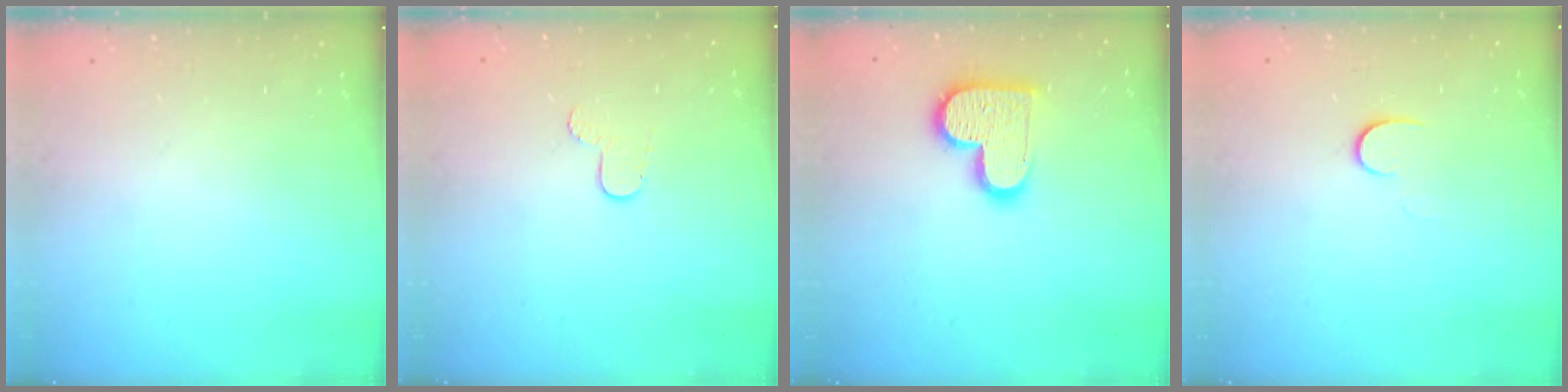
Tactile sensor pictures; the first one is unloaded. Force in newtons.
{"total": 5.1, "press": 5.1, "slide": 0.5}
{"total": 14.2, "press": 14.2, "slide": 1.1}
{"total": 6.8, "press": 6.7, "slide": 1.0}